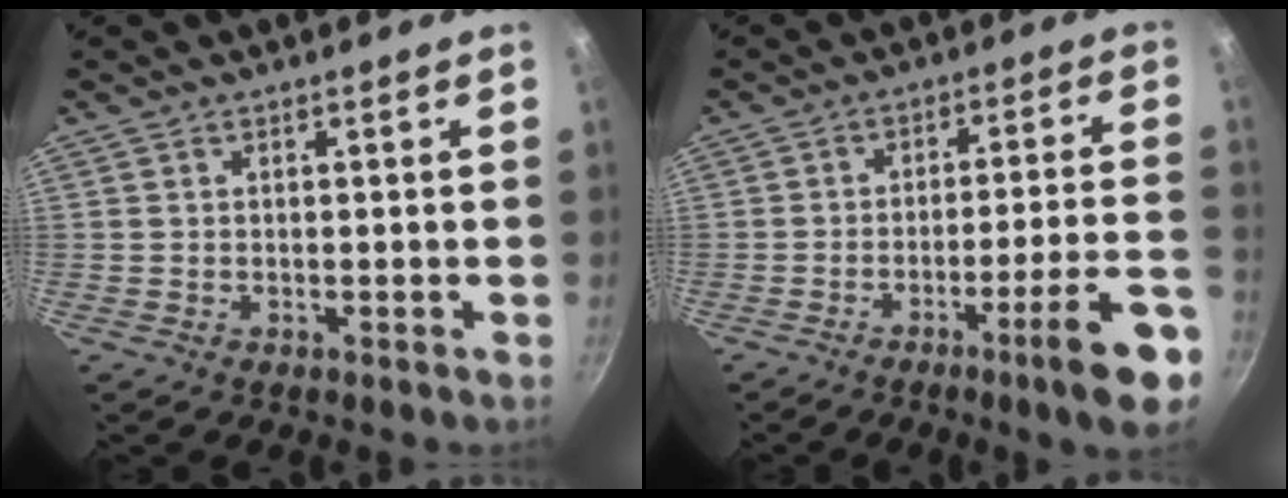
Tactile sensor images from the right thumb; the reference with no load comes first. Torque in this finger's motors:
{"motor_torque": [0.04, 0.05, 0.79, -0.49, 0.05]}